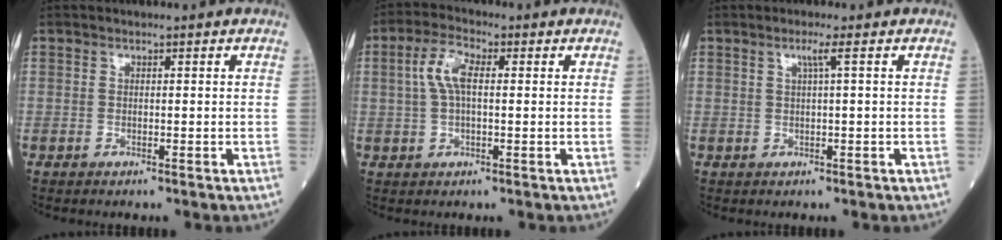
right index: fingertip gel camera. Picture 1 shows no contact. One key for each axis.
{"total": 5.4, "fx": 0.9, "fy": 1.9, "fz": 4.9, "tx": -0.113, "ty": 0.016, "tz": 0.018}
{"total": 1.7, "fx": 0.5, "fy": -0.5, "fz": 1.5, "tx": -0.032, "ty": -0.001, "tz": 0.012}